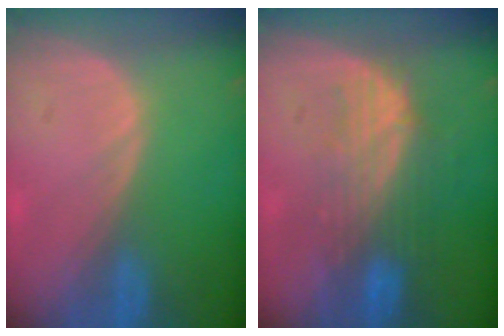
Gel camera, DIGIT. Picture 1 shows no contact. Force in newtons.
{"total": 7.4, "press": 7.0, "slide": 2.2}